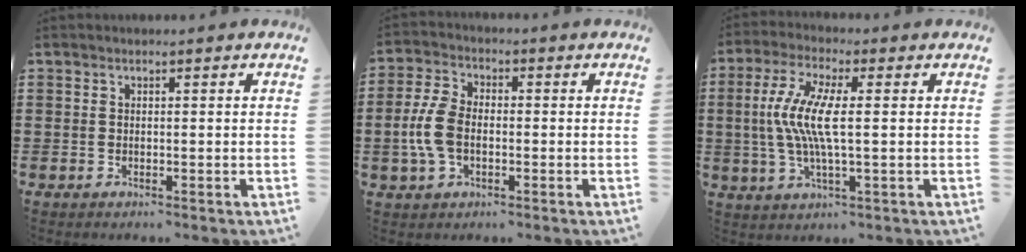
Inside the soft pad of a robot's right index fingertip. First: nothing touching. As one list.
[{"total": 6.5, "force": [-1.1, 3.9, 5.1], "torque": [-0.137, -0.006, -0.029]}, {"total": 8.4, "force": [0.0, 1.6, 8.3], "torque": [-0.183, -0.016, -0.010]}]